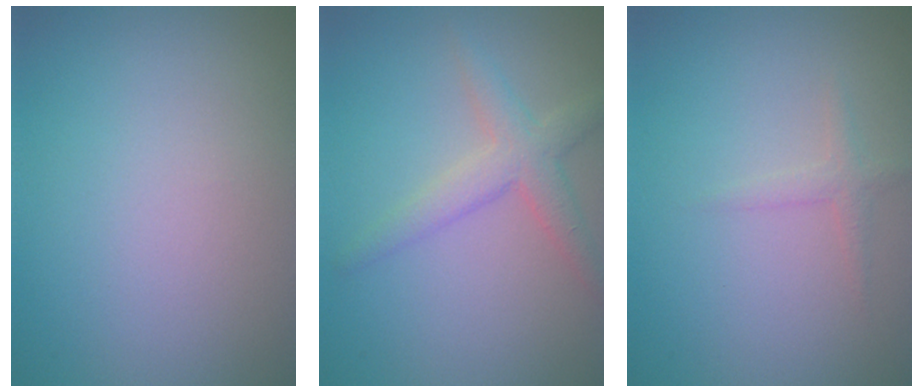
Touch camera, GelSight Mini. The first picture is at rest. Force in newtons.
{"total": 3.1, "press": 3.1, "slide": 0.1}
{"total": 1.1, "press": 1.1, "slide": 0.1}